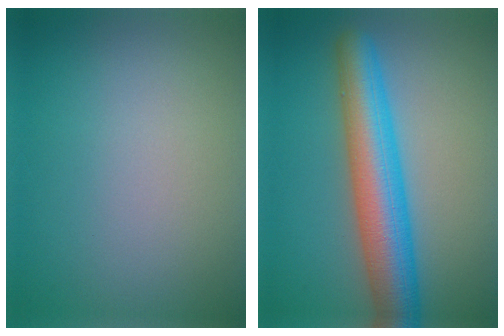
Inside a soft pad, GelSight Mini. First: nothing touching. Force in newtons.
{"total": 8.0, "press": 8.0, "slide": 0.2}